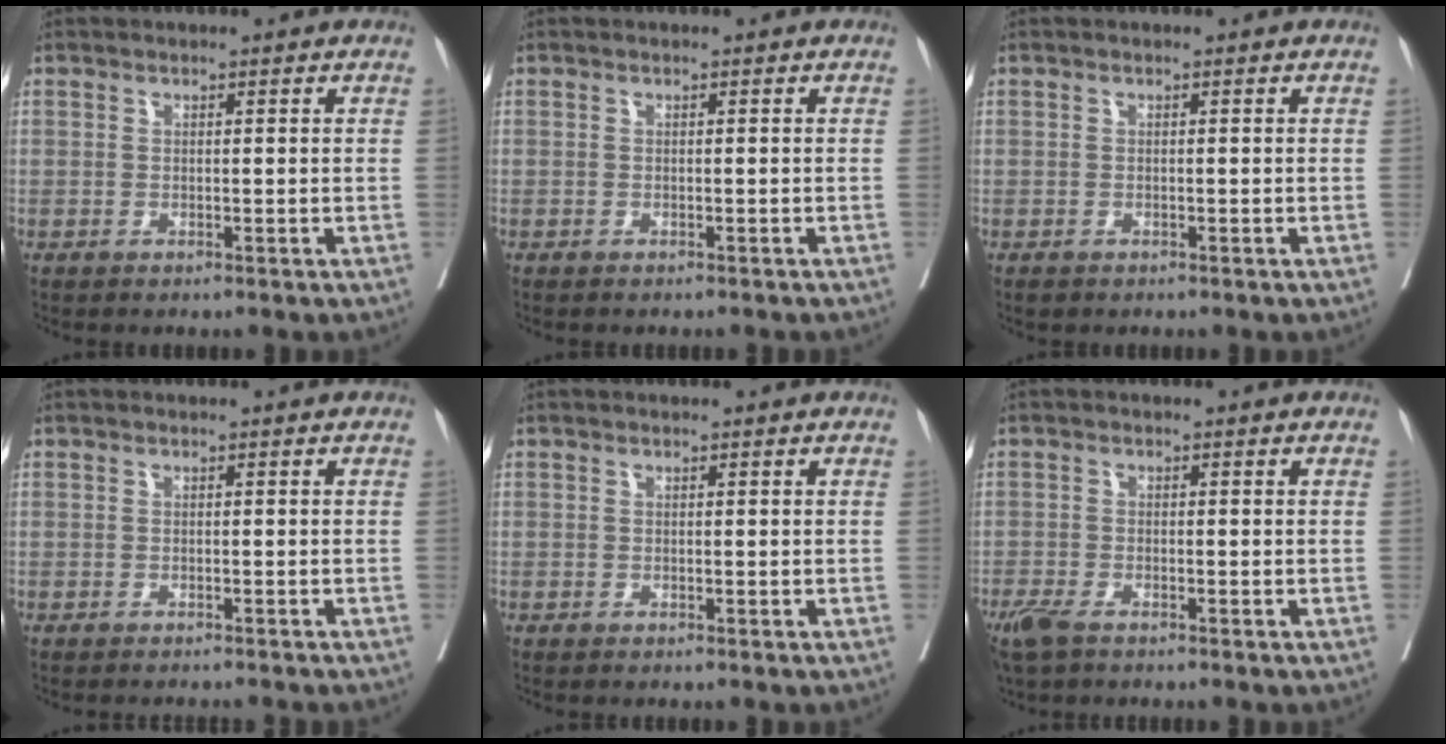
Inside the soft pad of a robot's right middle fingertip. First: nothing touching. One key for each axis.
{"total": 1.7, "fx": -1.6, "fy": 0.2, "fz": 0.6, "tx": -0.009, "ty": 0.000, "tz": -0.020}
{"total": 0.7, "fx": -0.5, "fy": 0.4, "fz": 0.2, "tx": -0.007, "ty": 0.000, "tz": -0.005}
{"total": 5.1, "fx": -4.9, "fy": 0.1, "fz": 1.5, "tx": -0.014, "ty": -0.012, "tz": -0.057}
{"total": 0.0}
{"total": 4.4, "fx": -3.1, "fy": 1.5, "fz": 2.6, "tx": -0.057, "ty": -0.011, "tz": -0.057}